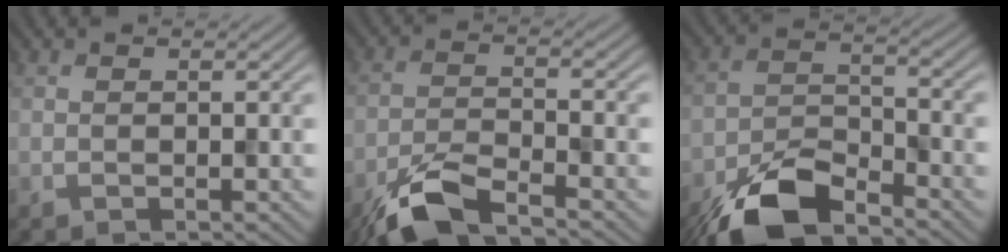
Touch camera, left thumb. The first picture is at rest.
{"total": 7.1, "force": [-5.1, 1.7, 4.6], "torque": [-0.095, -0.007, -0.110]}
{"total": 10.0, "force": [-7.3, 3.6, 5.8], "torque": [-0.102, -0.007, -0.153]}